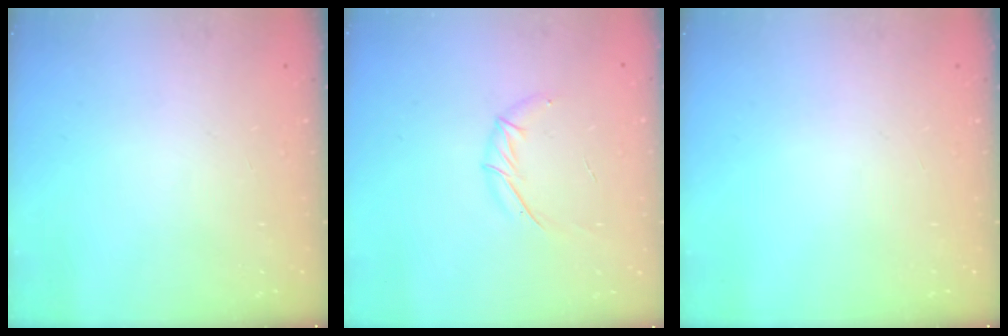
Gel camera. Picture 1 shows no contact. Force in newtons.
{"total": 7.6, "press": 7.5, "slide": 1.1}
{"total": 0.0}